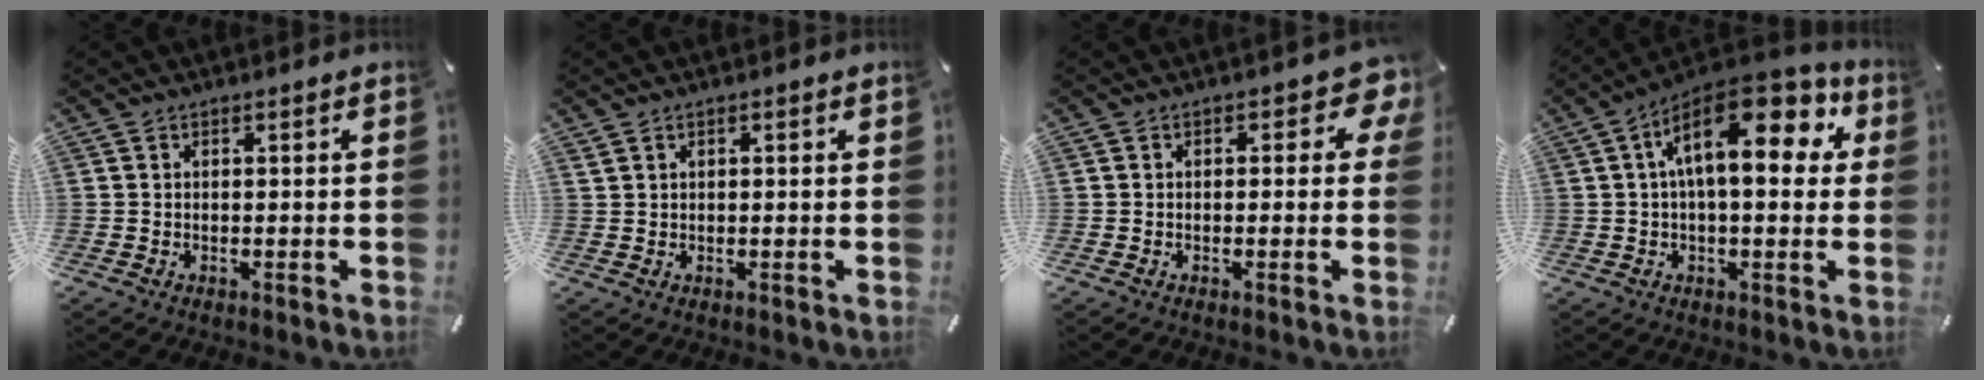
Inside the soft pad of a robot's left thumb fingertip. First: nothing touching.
{"total": 0.9, "force": [0.4, 0.6, 0.5], "torque": [-0.010, 0.001, 0.008]}
{"total": 5.0, "force": [1.3, 2.8, 4.0], "torque": [-0.049, 0.002, 0.016]}
{"total": 17.2, "force": [5.5, 7.9, 14.3], "torque": [-0.234, -0.028, 0.088]}